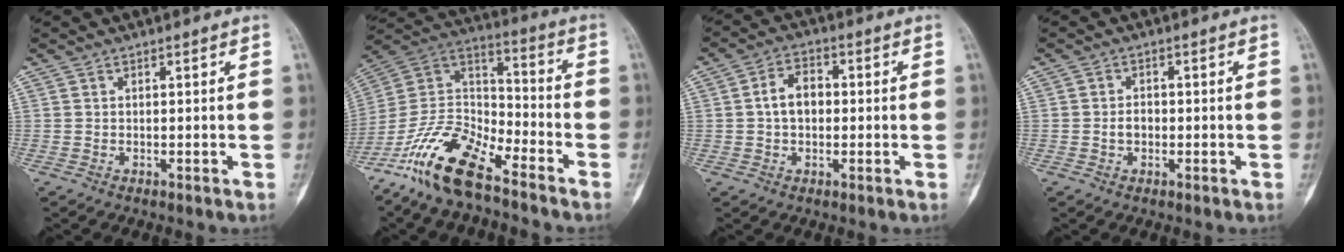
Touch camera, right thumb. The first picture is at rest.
{"total": 16.9, "force": [-11.9, 6.0, 10.4], "torque": [-0.190, 0.075, -0.229]}
{"total": 6.1, "force": [0.1, 4.2, 4.4], "torque": [-0.067, 0.018, -0.005]}
{"total": 2.1, "force": [-0.5, 1.6, 1.4], "torque": [-0.017, 0.007, -0.010]}